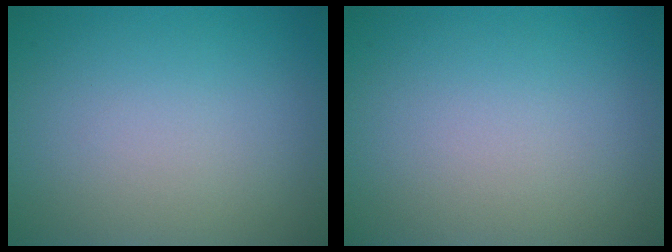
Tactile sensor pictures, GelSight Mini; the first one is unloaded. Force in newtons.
{"total": 0.0}